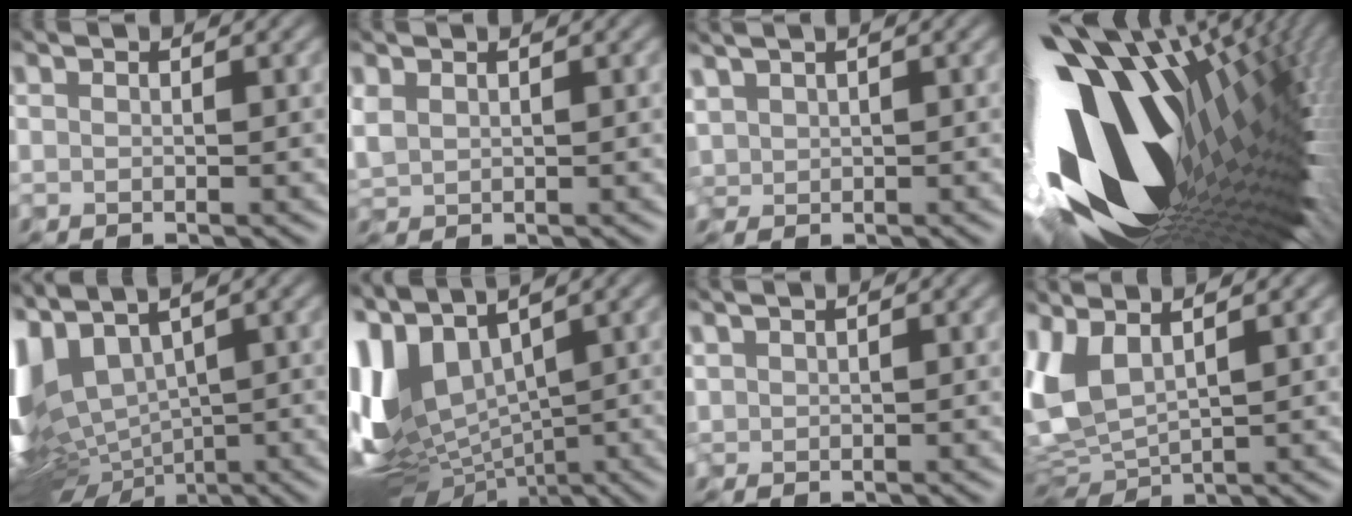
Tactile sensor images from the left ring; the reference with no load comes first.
{"total": 1.2, "force": [0.5, 1.0, 0.6], "torque": [-0.022, 0.002, 0.014]}
{"total": 1.4, "force": [0.6, 1.1, 0.5], "torque": [-0.019, 0.005, 0.017]}
{"total": 18.5, "force": [-1.2, 9.6, 15.8], "torque": [-0.300, -0.061, -0.005]}
{"total": 10.2, "force": [-1.1, 5.8, 8.4], "torque": [-0.209, -0.011, 0.003]}
{"total": 10.2, "force": [0.3, 5.8, 8.4], "torque": [-0.191, -0.003, 0.014]}
{"total": 0.6, "force": [0.3, 0.4, -0.2], "torque": [0.001, 0.004, 0.010]}
{"total": 4.6, "force": [1.3, 2.3, 3.7], "torque": [-0.094, 0.004, 0.025]}